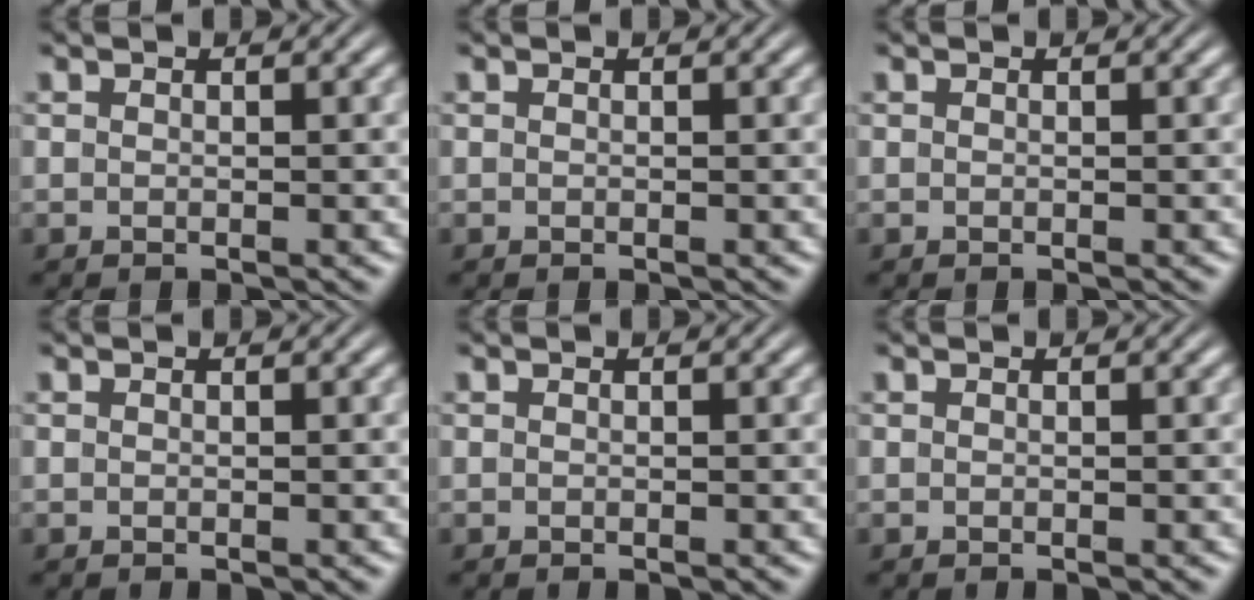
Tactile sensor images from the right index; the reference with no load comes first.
{"total": 0.0}
{"total": 0.0}
{"total": 0.0}
{"total": 0.0}
{"total": 0.0}